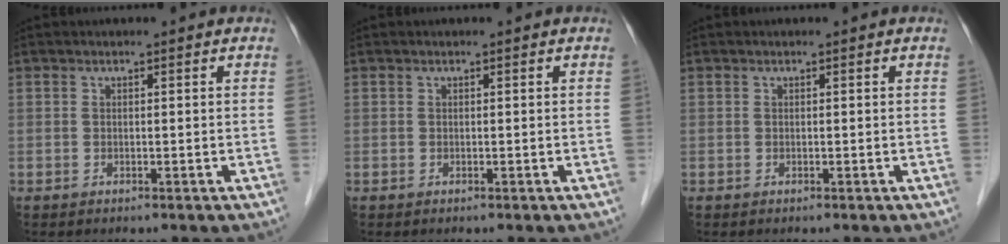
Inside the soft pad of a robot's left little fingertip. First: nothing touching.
{"total": 0.0}
{"total": 0.0}